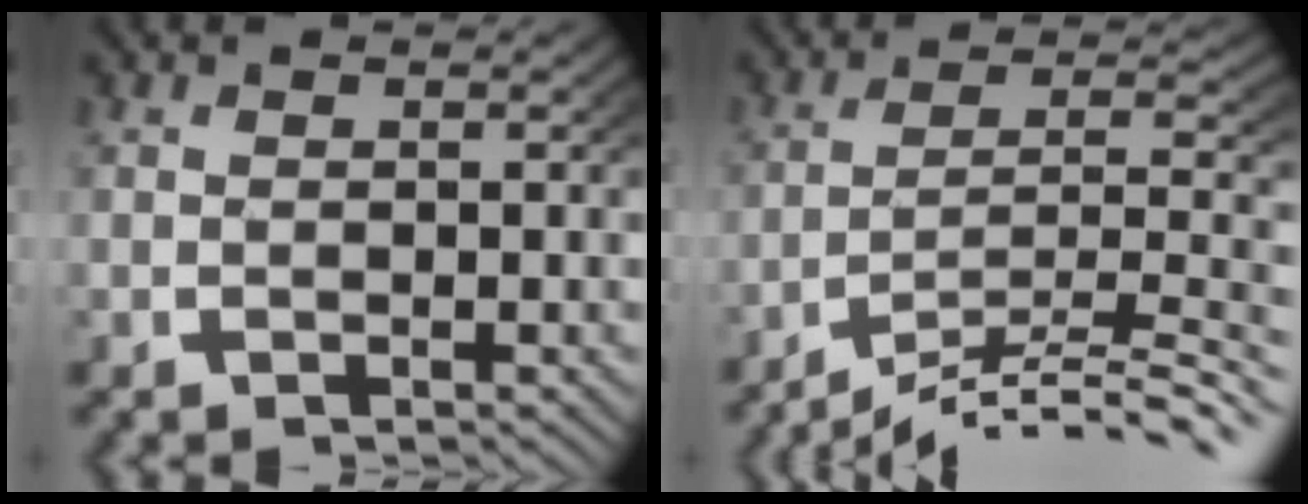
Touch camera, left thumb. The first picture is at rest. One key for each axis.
{"total": 11.1, "fx": -6.9, "fy": 5.0, "fz": 7.1, "tx": -0.121, "ty": -0.025, "tz": -0.095}